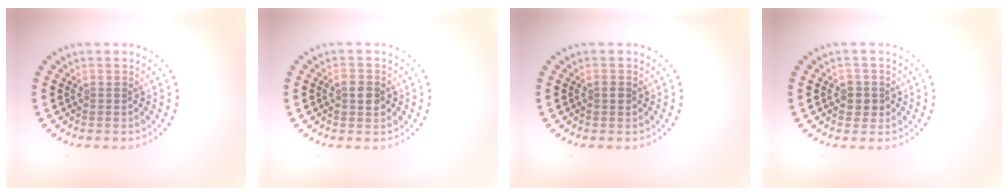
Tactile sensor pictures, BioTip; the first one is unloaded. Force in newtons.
{"total": 2.2, "press": 2.2, "slide": 0.1}
{"total": 0.9, "press": 0.9, "slide": 0.0}
{"total": 1.7, "press": 1.6, "slide": 0.6}